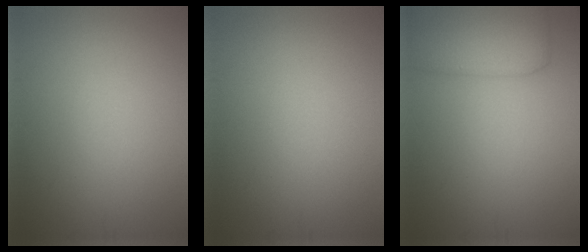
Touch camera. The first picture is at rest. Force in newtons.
{"total": 0.0}
{"total": 4.7, "press": 4.7, "slide": 0.2}